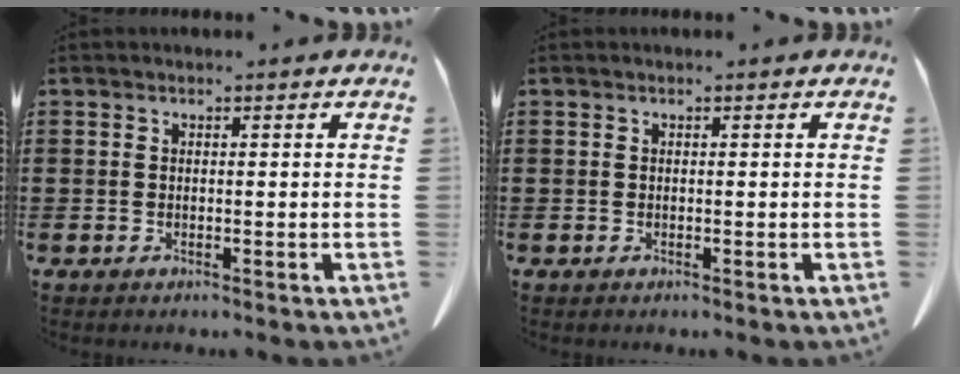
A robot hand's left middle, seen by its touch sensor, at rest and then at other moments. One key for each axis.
{"total": 0.0}